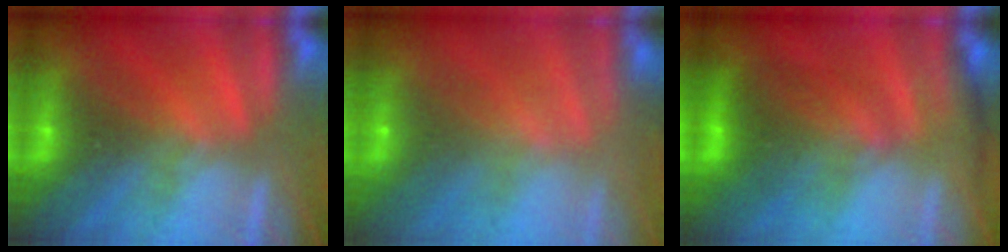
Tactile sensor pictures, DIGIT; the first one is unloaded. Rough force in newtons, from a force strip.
{"total": 7.9}
{"total": 2.3}